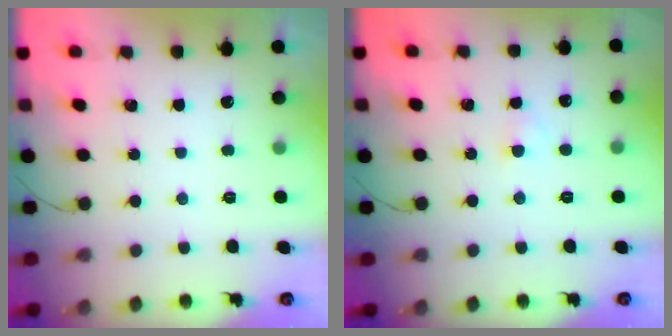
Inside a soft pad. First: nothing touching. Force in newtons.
{"total": 1.8, "press": 1.6, "slide": 0.9}